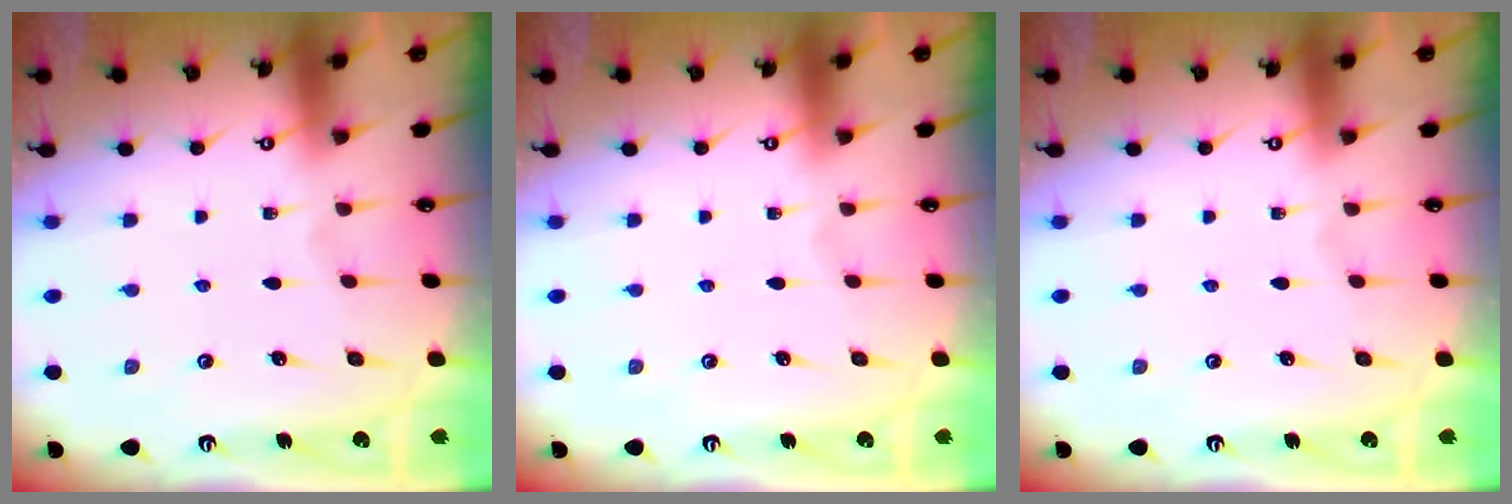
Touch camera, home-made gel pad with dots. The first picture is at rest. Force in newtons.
{"total": 0.0}
{"total": 0.0}